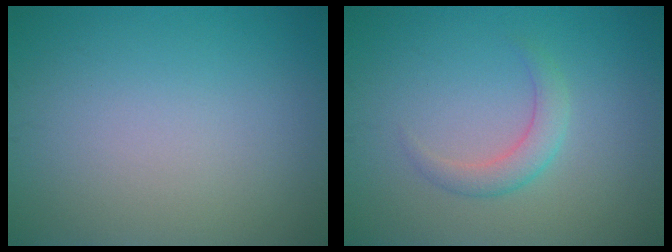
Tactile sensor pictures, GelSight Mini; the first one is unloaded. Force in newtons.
{"total": 2.2, "press": 2.2, "slide": 0.0}